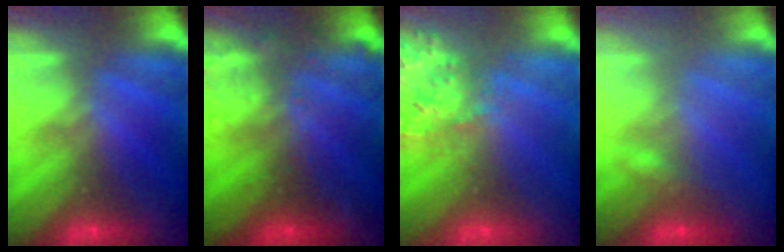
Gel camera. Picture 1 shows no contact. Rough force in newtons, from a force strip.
{"total": 2.9}
{"total": 2.8}
{"total": 2.2}